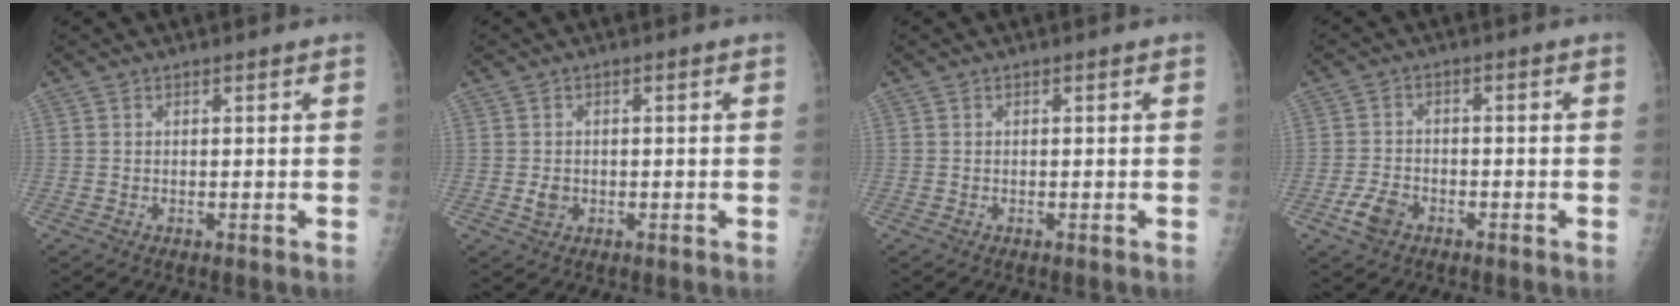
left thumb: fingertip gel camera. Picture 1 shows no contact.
{"total": 2.2, "force": [-0.5, 1.8, 1.2], "torque": [-0.013, 0.002, -0.007]}
{"total": 0.0}
{"total": 4.6, "force": [-2.5, 2.9, 2.5], "torque": [-0.049, 0.015, -0.046]}